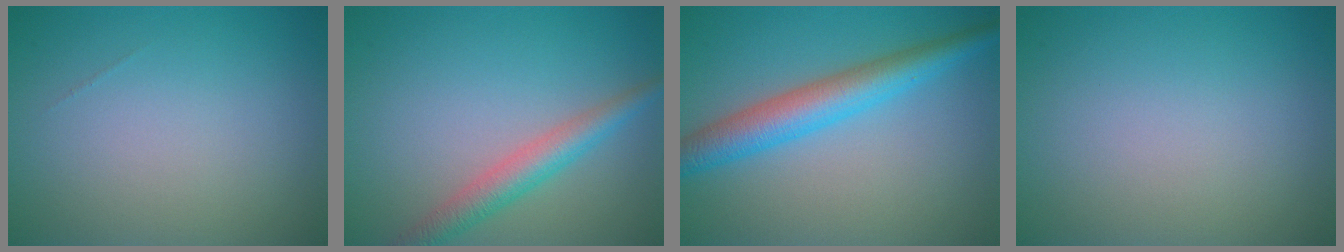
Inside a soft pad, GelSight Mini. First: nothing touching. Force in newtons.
{"total": 3.4, "press": 3.4, "slide": 0.1}
{"total": 5.2, "press": 5.2, "slide": 0.1}
{"total": 0.0}